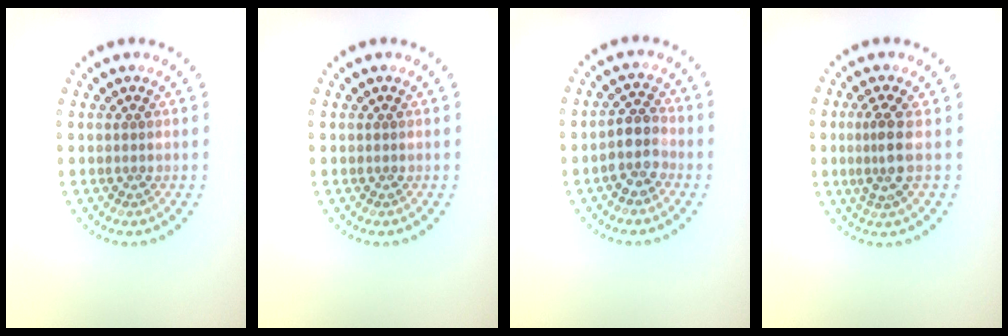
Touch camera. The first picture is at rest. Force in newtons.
{"total": 0.0}
{"total": 2.9, "press": 2.4, "slide": 1.5}
{"total": 2.7, "press": 1.9, "slide": 1.9}